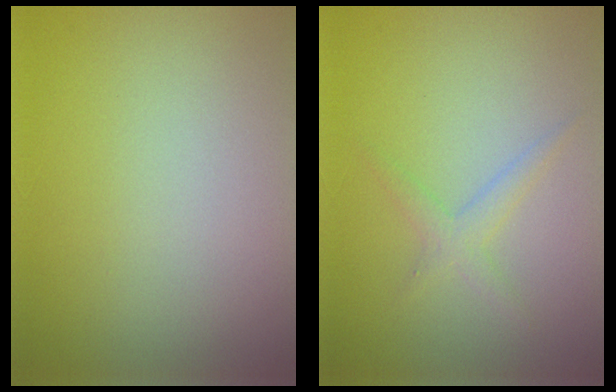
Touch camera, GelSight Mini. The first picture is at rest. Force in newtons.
{"total": 1.6, "press": 1.6, "slide": 0.1}